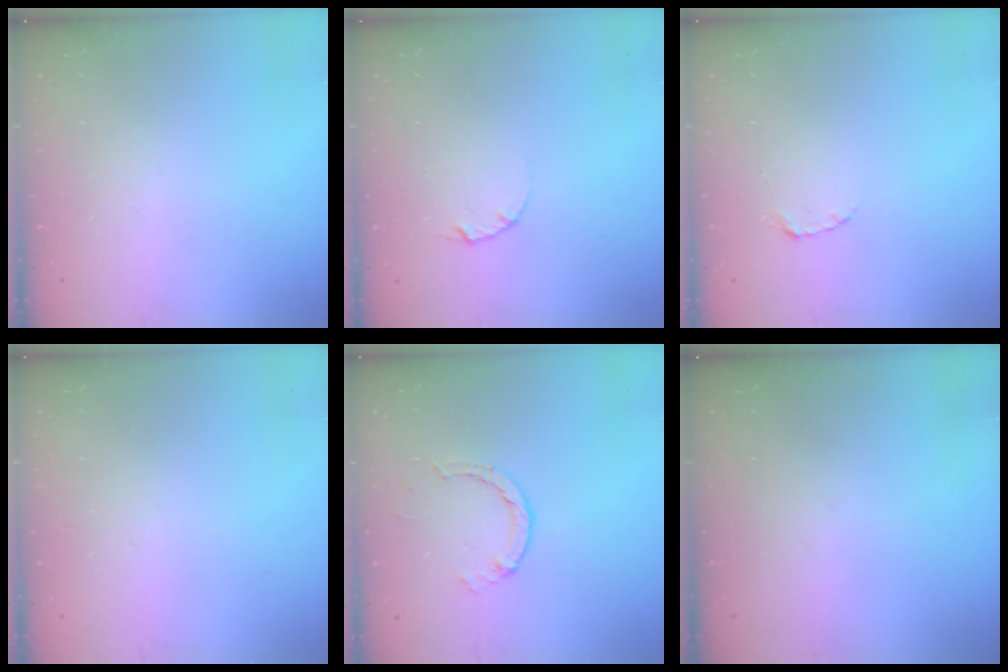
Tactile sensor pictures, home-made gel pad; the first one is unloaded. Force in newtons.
{"total": 2.1, "press": 2.1, "slide": 0.1}
{"total": 2.2, "press": 2.2, "slide": 0.3}
{"total": 2.5, "press": 2.5, "slide": 0.2}
{"total": 1.4, "press": 1.4, "slide": 0.2}
{"total": 0.0}